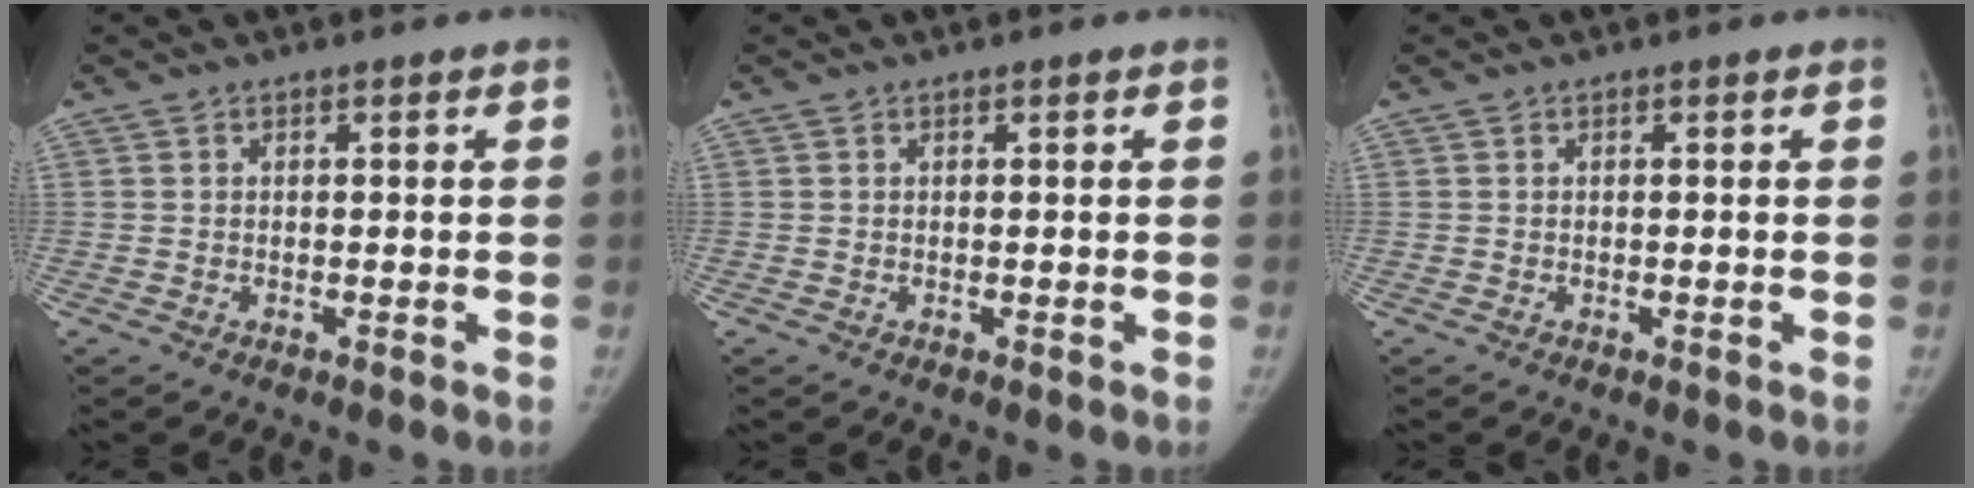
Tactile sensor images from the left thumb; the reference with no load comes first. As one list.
[{"total": 0.0}, {"total": 0.0}]